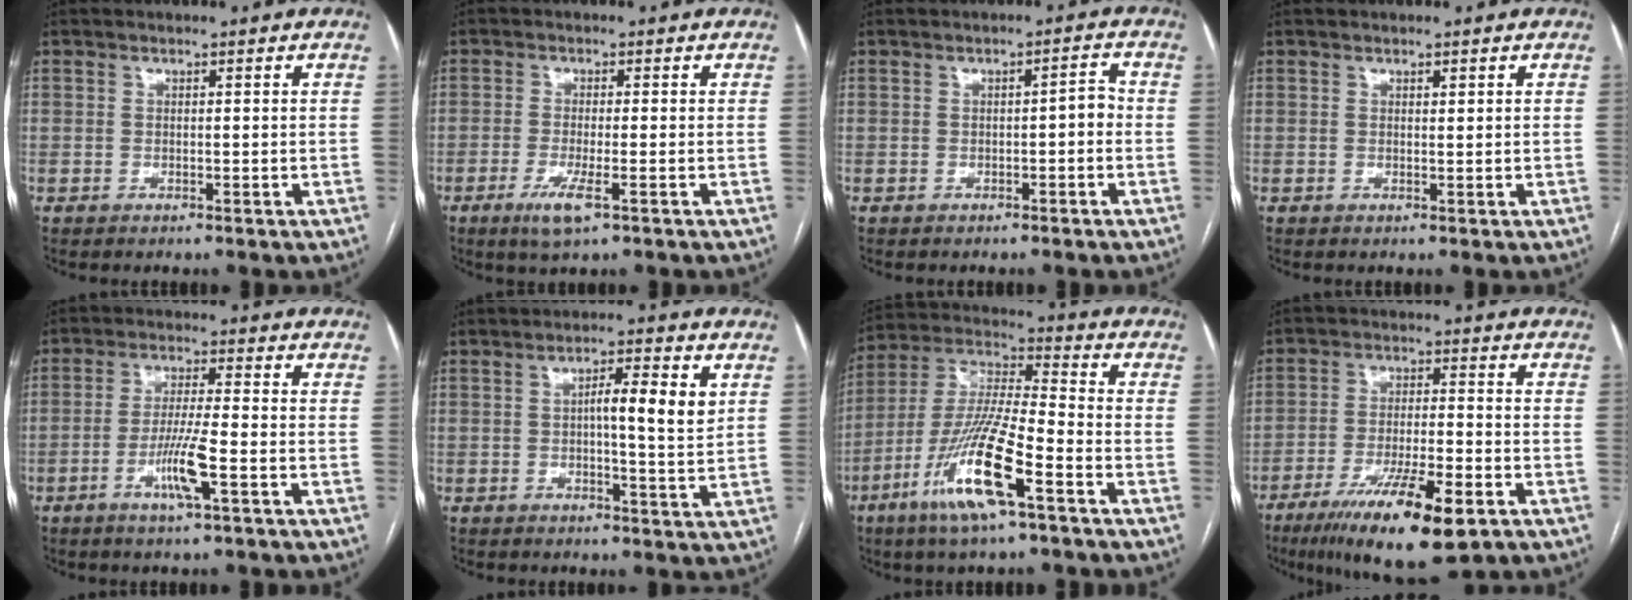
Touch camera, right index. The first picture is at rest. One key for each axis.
{"total": 4.3, "fx": -2.1, "fy": 0.4, "fz": 3.7, "tx": -0.073, "ty": -0.010, "tz": -0.039}
{"total": 2.3, "fx": -0.4, "fy": 0.7, "fz": 2.1, "tx": -0.027, "ty": 0.013, "tz": -0.006}
{"total": 0.7, "fx": 0.4, "fy": 0.2, "fz": 0.5, "tx": -0.009, "ty": -0.001, "tz": 0.006}
{"total": 6.8, "fx": -2.7, "fy": -0.2, "fz": 6.2, "tx": -0.120, "ty": -0.008, "tz": -0.051}
{"total": 6.4, "fx": 1.5, "fy": 0.4, "fz": 6.2, "tx": -0.099, "ty": 0.004, "tz": 0.019}
{"total": 15.5, "fx": -7.4, "fy": 1.4, "fz": 13.5, "tx": -0.278, "ty": -0.018, "tz": -0.141}
{"total": 14.5, "fx": -8.4, "fy": 2.2, "fz": 11.6, "tx": -0.195, "ty": -0.029, "tz": -0.137}